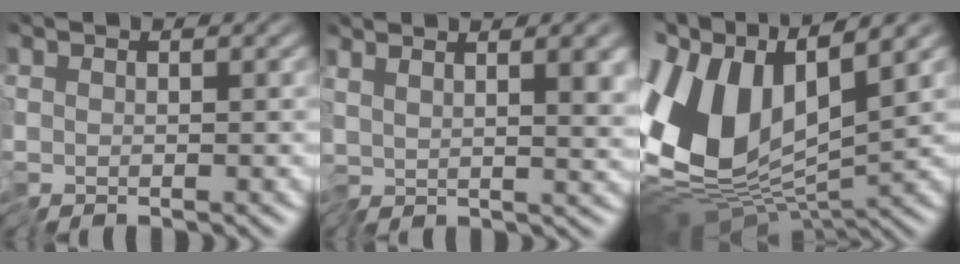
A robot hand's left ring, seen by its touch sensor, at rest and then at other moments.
{"total": 6.0, "force": [2.0, 1.8, 5.4], "torque": [-0.087, 0.003, 0.034]}
{"total": 13.2, "force": [1.3, 7.1, 11.0], "torque": [-0.234, 0.008, 0.014]}